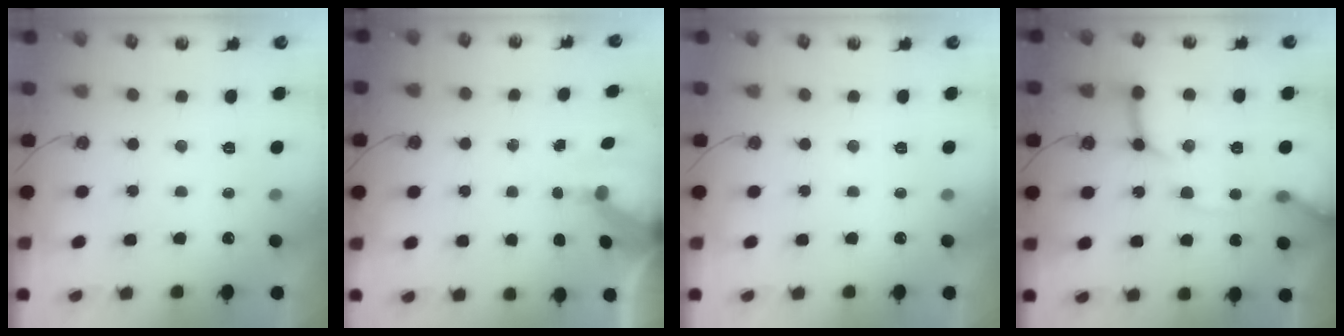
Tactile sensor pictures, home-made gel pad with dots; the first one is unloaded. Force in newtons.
{"total": 7.2, "press": 7.2, "slide": 0.9}
{"total": 0.0}
{"total": 16.6, "press": 16.5, "slide": 1.9}